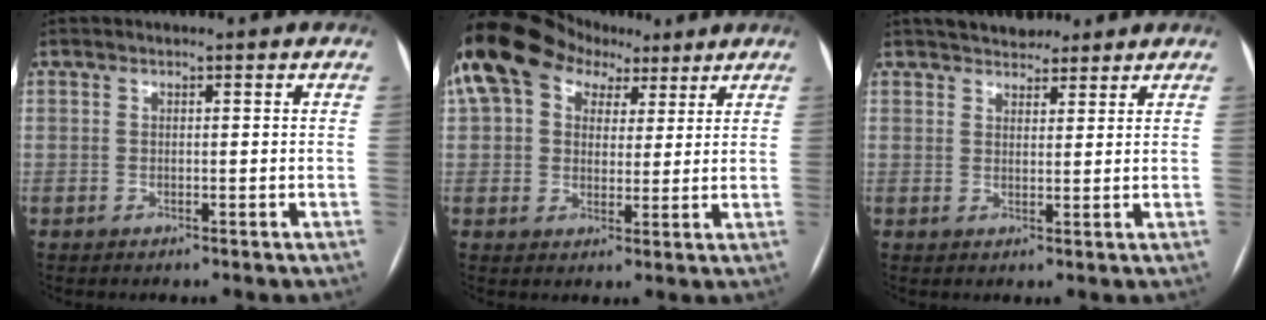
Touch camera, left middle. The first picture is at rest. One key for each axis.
{"total": 17.1, "fx": 9.0, "fy": 11.6, "fz": 8.6, "tx": -0.192, "ty": 0.076, "tz": 0.156}
{"total": 5.7, "fx": 4.9, "fy": 2.3, "fz": 1.9, "tx": -0.018, "ty": 0.014, "tz": 0.078}